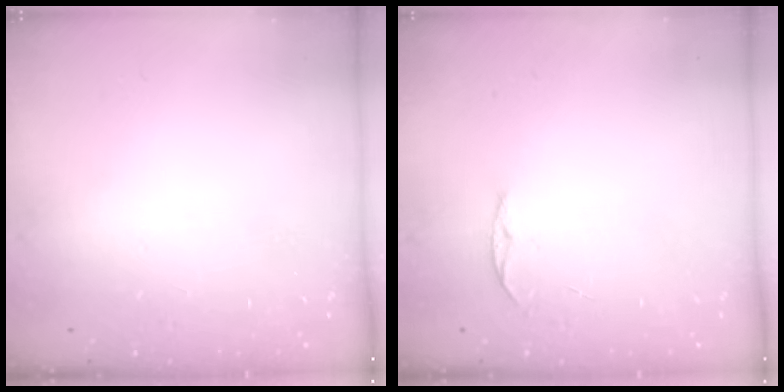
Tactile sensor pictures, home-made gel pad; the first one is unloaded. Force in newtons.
{"total": 3.3, "press": 3.3, "slide": 0.4}